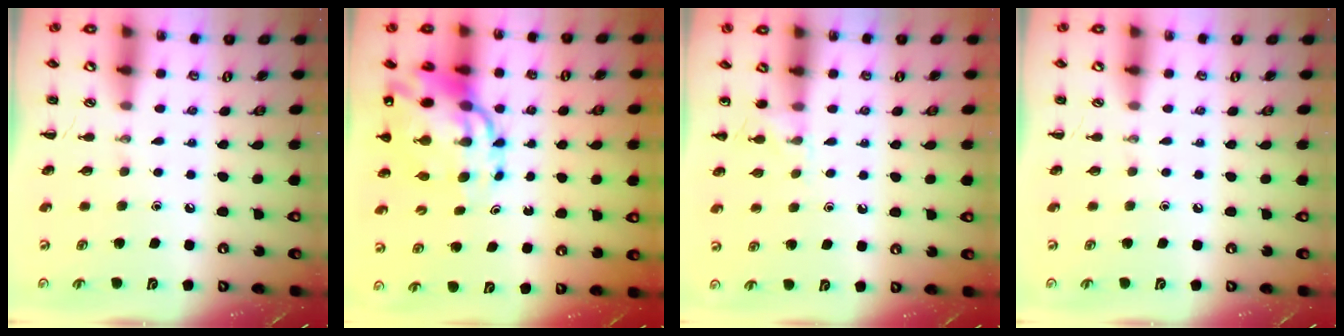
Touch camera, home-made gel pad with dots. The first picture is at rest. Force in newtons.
{"total": 16.1, "press": 15.4, "slide": 4.6}
{"total": 5.9, "press": 5.6, "slide": 1.8}
{"total": 0.0}